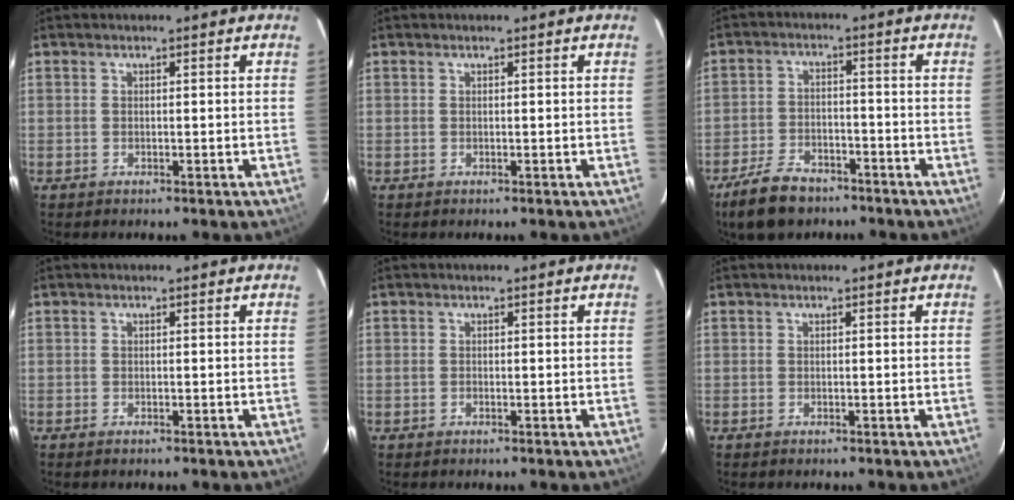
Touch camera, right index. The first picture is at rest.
{"total": 0.0}
{"total": 9.8, "force": [-7.3, 4.9, 4.2], "torque": [-0.118, 0.004, -0.124]}
{"total": 0.7, "force": [-0.6, 0.2, 0.2], "torque": [-0.005, -0.003, -0.011]}
{"total": 0.0}
{"total": 0.0}